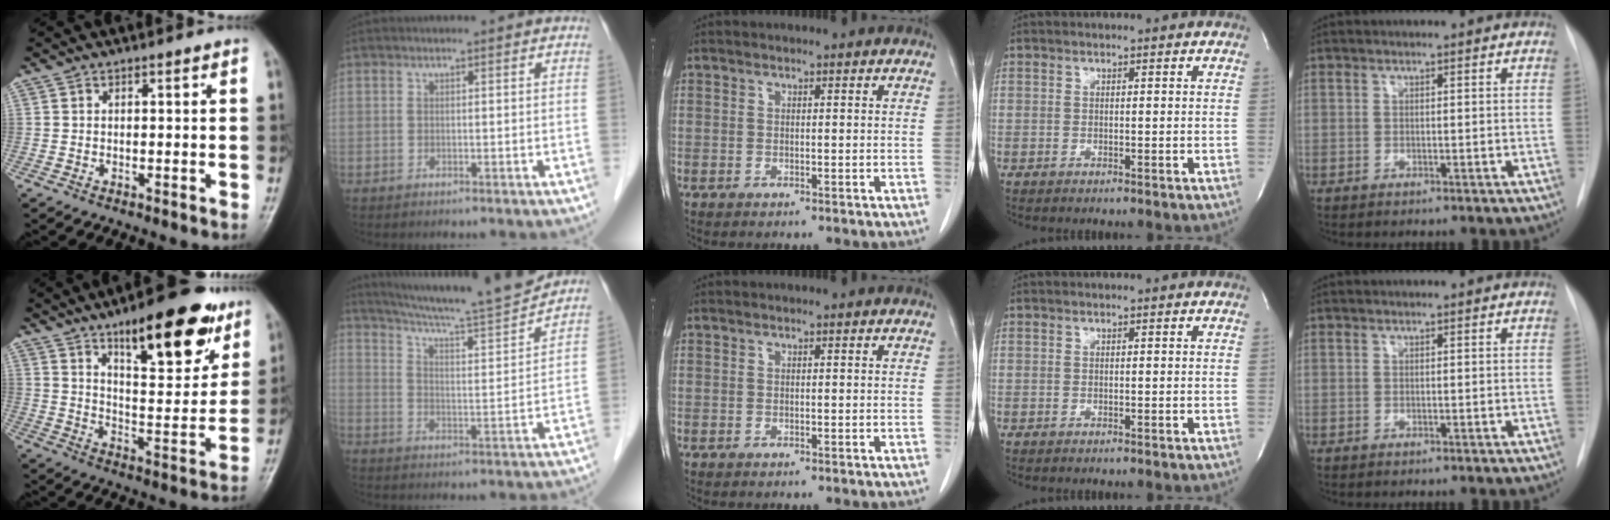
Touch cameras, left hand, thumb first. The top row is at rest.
{"thumb": {"total": 20.0, "force": [11.9, 7.1, 14.4], "torque": [-0.159, -0.059, 0.183]}, "index": {"total": 15.8, "force": [14.7, -1.0, 5.6], "torque": [-0.100, -0.021, 0.219]}}